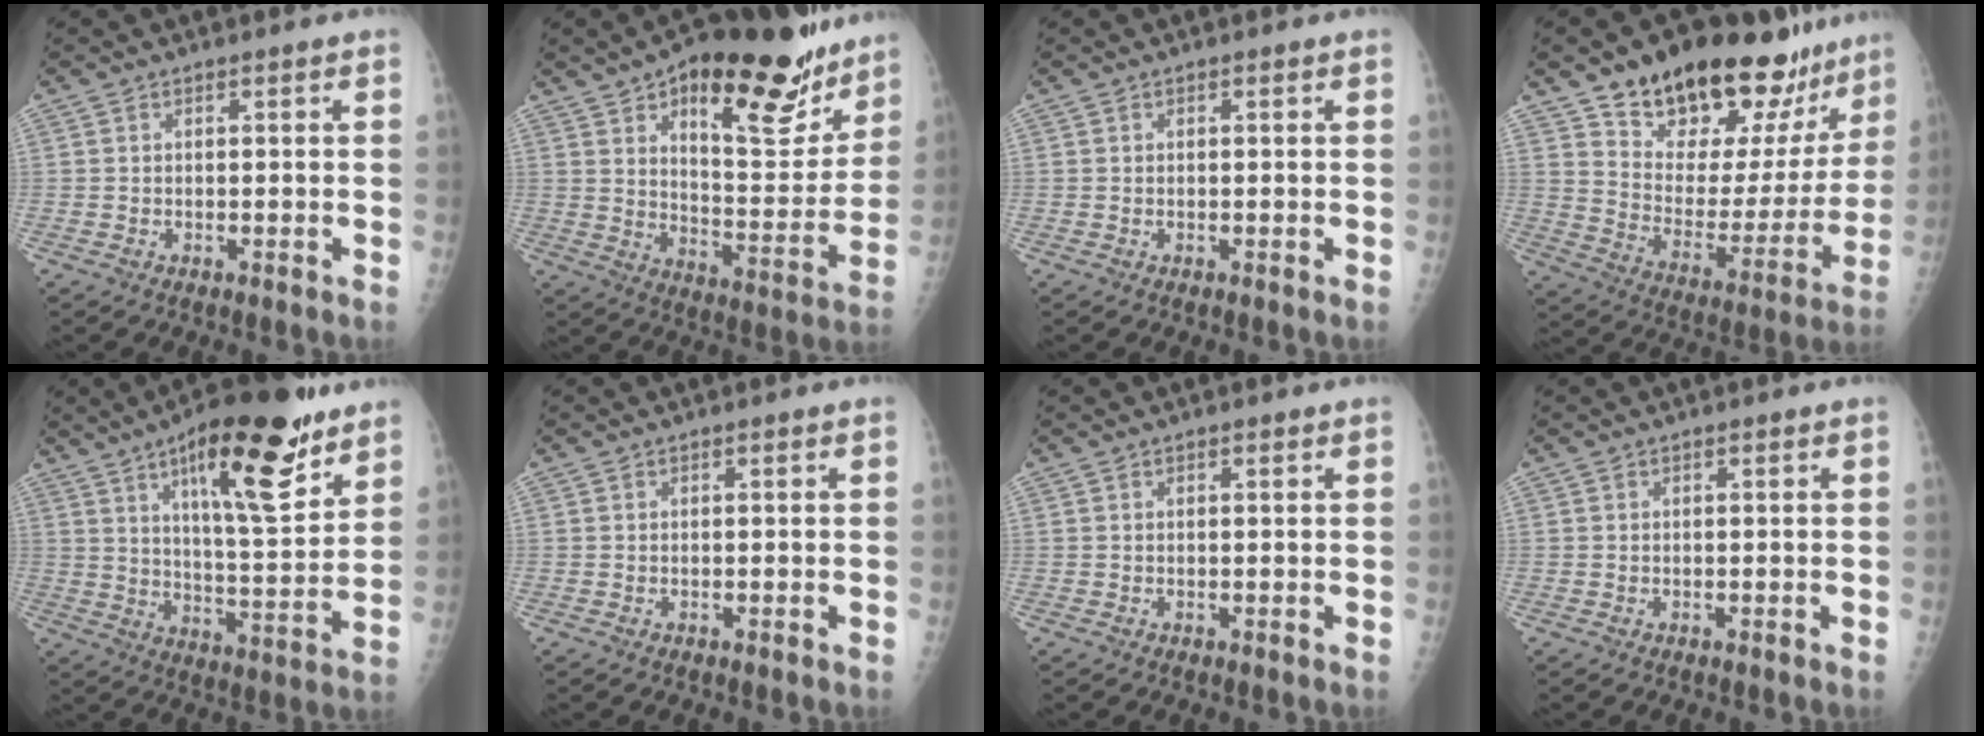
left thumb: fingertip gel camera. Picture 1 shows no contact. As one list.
[{"total": 24.9, "force": [15.2, 9.8, 17.0], "torque": [-0.194, -0.062, 0.227]}, {"total": 0.0}, {"total": 26.0, "force": [19.9, 11.6, 12.1], "torque": [-0.135, -0.097, 0.296]}, {"total": 20.8, "force": [11.9, 6.0, 15.9], "torque": [-0.215, -0.059, 0.188]}, {"total": 0.0}, {"total": 0.5, "force": [0.3, 0.2, 0.4], "torque": [-0.009, -0.001, 0.004]}, {"total": 0.0}]